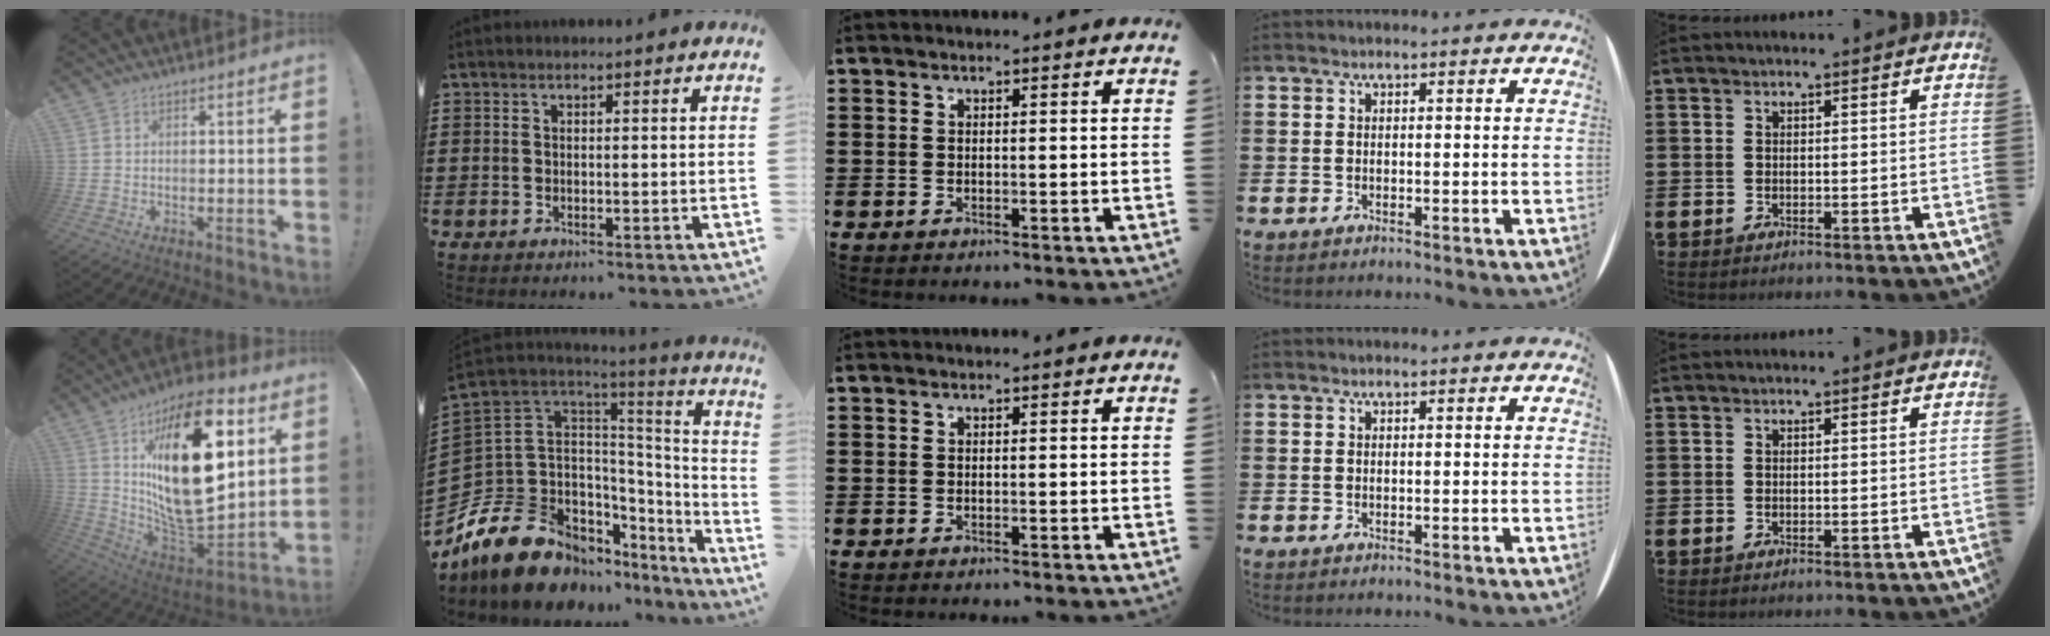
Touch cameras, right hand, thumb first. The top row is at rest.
{"thumb": {"total": 31.0, "force": [8.8, 15.0, 25.6], "torque": [-0.453, -0.051, 0.157]}, "index": {"total": 15.9, "force": [-10.3, 9.2, 7.8], "torque": [-0.190, -0.007, -0.177]}}